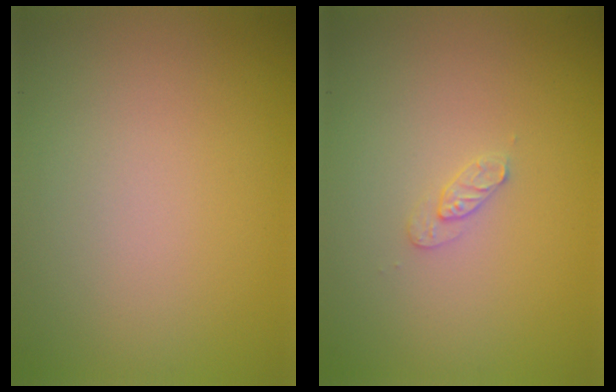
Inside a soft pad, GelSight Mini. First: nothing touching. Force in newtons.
{"total": 1.1, "press": 1.1, "slide": 0.2}